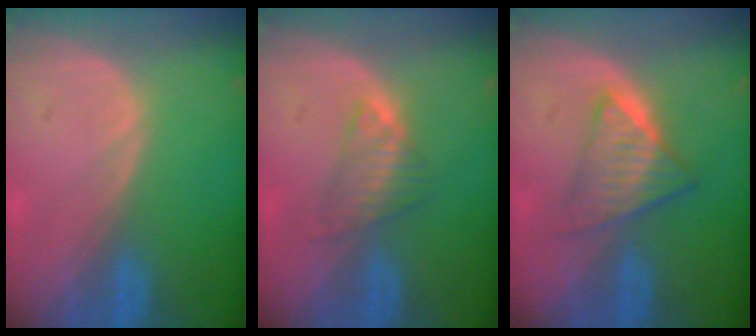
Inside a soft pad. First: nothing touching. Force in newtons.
{"total": 3.7, "press": 3.6, "slide": 0.7}
{"total": 6.4, "press": 5.6, "slide": 3.1}